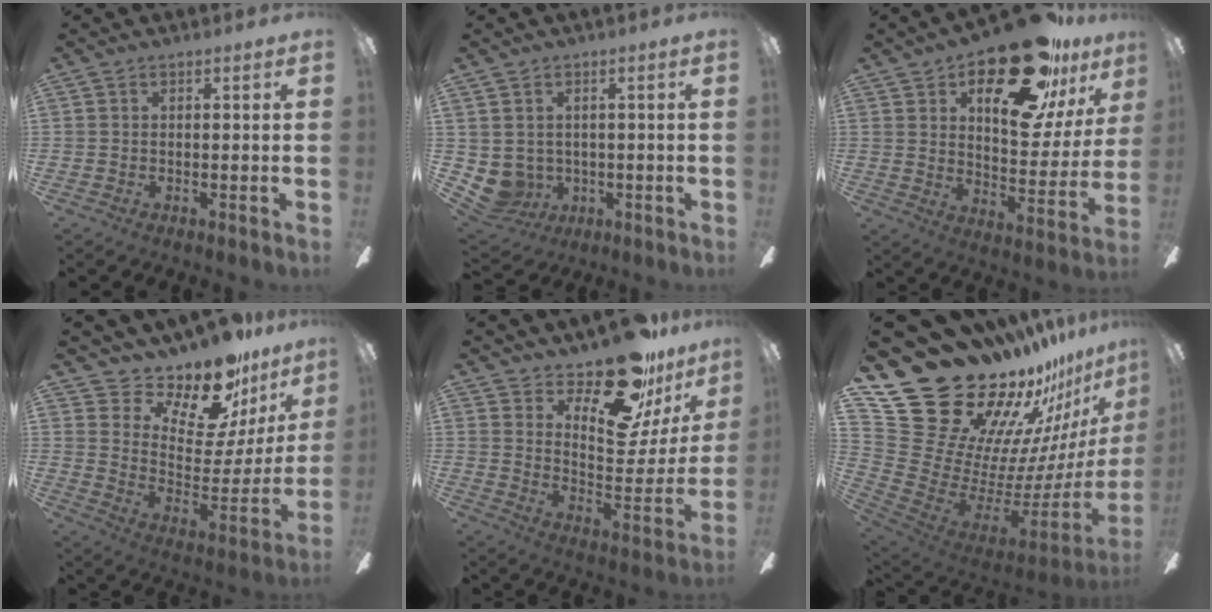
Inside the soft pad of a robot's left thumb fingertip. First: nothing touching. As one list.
[{"total": 5.5, "force": [0.4, 5.4, 0.8], "torque": [-0.063, -0.013, 0.010]}, {"total": 26.1, "force": [17.2, 11.2, 16.2], "torque": [-0.232, -0.096, 0.283]}, {"total": 17.3, "force": [15.1, 5.8, 6.3], "torque": [-0.095, -0.127, 0.253]}, {"total": 19.9, "force": [15.7, 7.3, 9.8], "torque": [-0.130, -0.117, 0.265]}, {"total": 29.7, "force": [22.1, 15.4, 12.5], "torque": [-0.185, -0.209, 0.470]}]